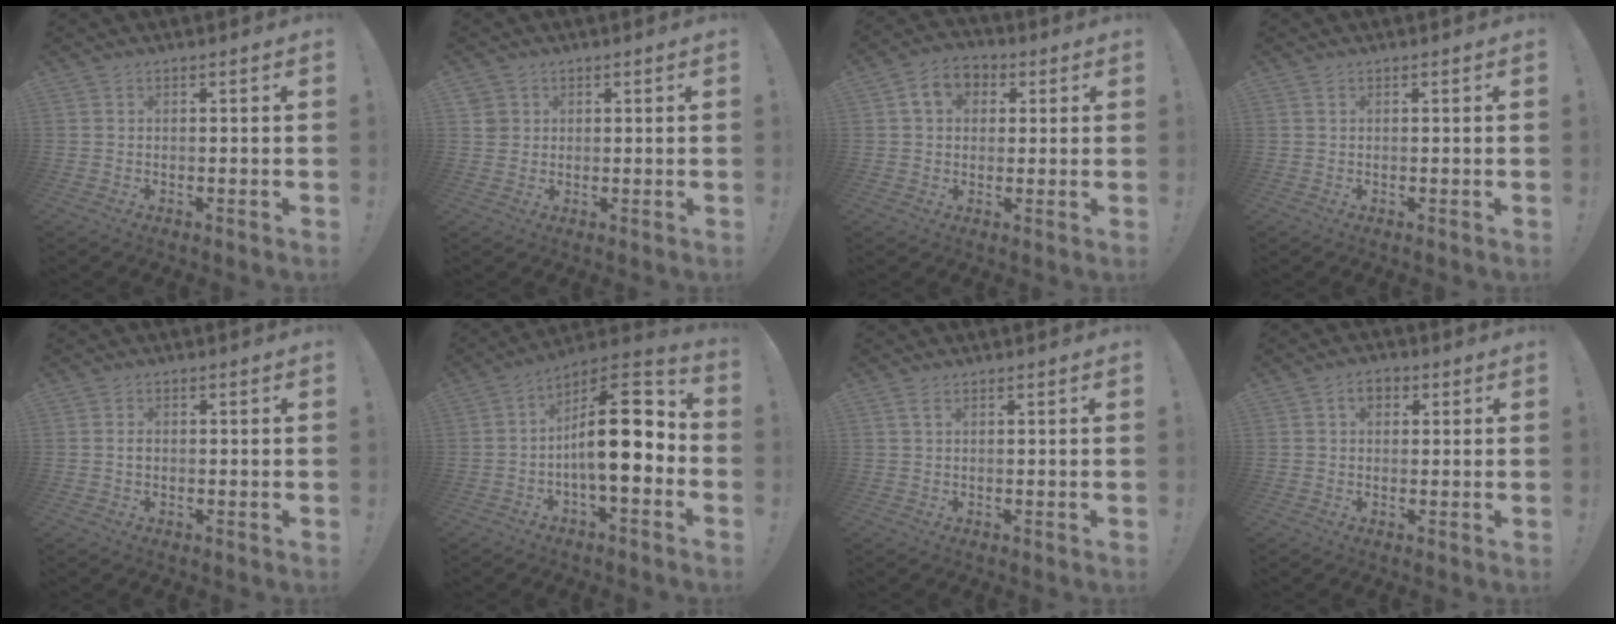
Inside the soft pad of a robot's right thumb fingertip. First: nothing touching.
{"total": 2.4, "force": [1.2, 2.1, 0.4], "torque": [-0.010, -0.002, 0.025]}
{"total": 8.6, "force": [2.6, 6.7, 4.8], "torque": [-0.071, 0.006, 0.052]}
{"total": 0.0}
{"total": 1.1, "force": [-0.1, 0.8, 0.6], "torque": [-0.004, 0.001, -0.004]}
{"total": 18.1, "force": [-0.7, 7.4, 16.5], "torque": [-0.247, 0.007, -0.009]}
{"total": 1.8, "force": [0.7, 0.6, 1.5], "torque": [-0.033, 0.004, 0.014]}
{"total": 3.9, "force": [1.2, 2.6, 2.7], "torque": [-0.041, 0.006, 0.021]}